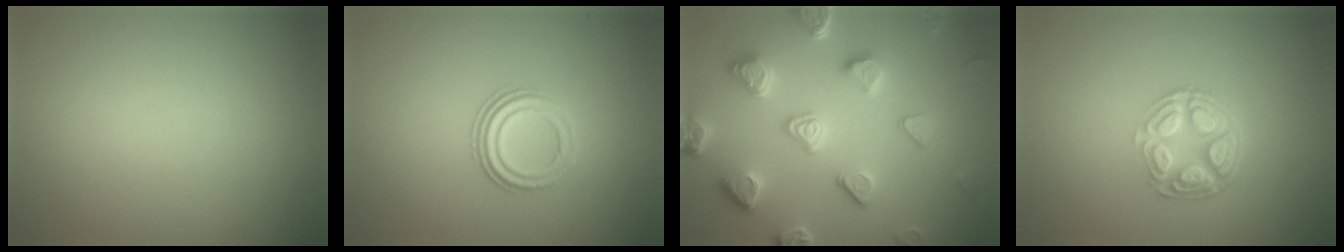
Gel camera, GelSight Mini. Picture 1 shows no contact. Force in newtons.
{"total": 2.9, "press": 2.2, "slide": 2.0}
{"total": 5.4, "press": 4.9, "slide": 2.3}
{"total": 5.2, "press": 3.8, "slide": 3.6}